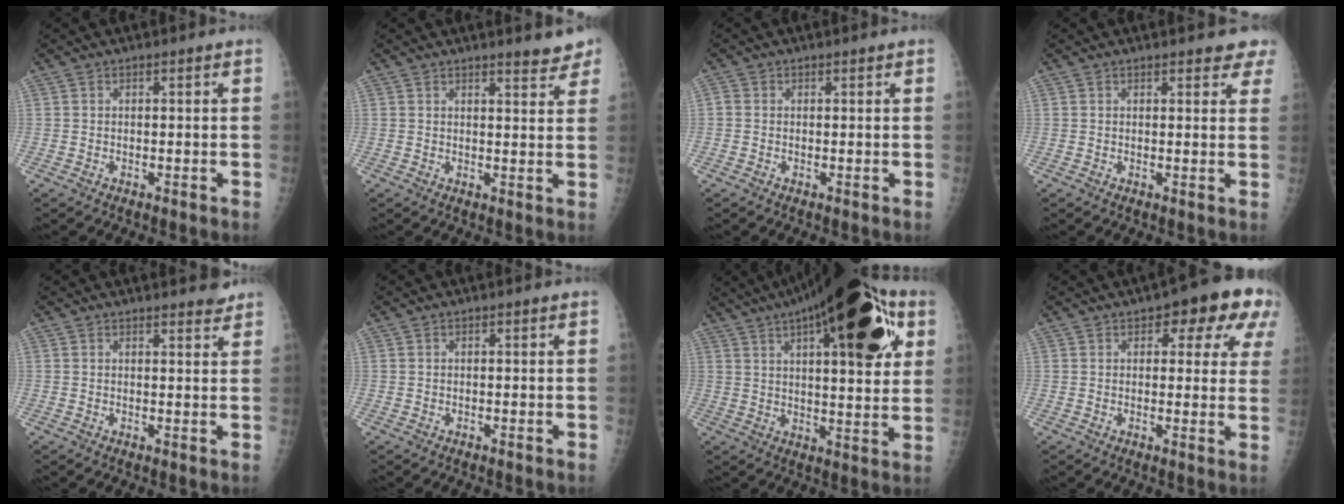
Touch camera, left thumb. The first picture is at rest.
{"total": 4.2, "force": [3.6, 1.0, 2.0], "torque": [-0.012, -0.022, 0.039]}
{"total": 0.9, "force": [0.2, 0.7, 0.5], "torque": [-0.008, 0.000, -0.001]}
{"total": 4.2, "force": [3.5, 1.5, 1.6], "torque": [0.013, -0.012, 0.029]}
{"total": 2.6, "force": [2.4, 0.6, 0.7], "torque": [0.000, -0.015, 0.025]}
{"total": 0.0}
{"total": 27.7, "force": [12.3, 9.6, 22.9], "torque": [-0.317, 0.008, 0.177]}
{"total": 11.6, "force": [5.4, 5.4, 8.8], "torque": [-0.053, -0.003, 0.057]}